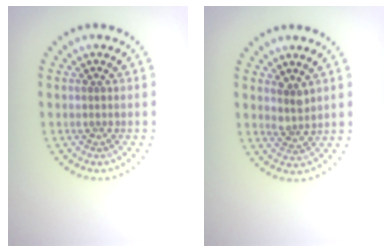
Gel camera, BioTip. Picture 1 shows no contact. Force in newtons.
{"total": 1.8, "press": 1.4, "slide": 1.2}